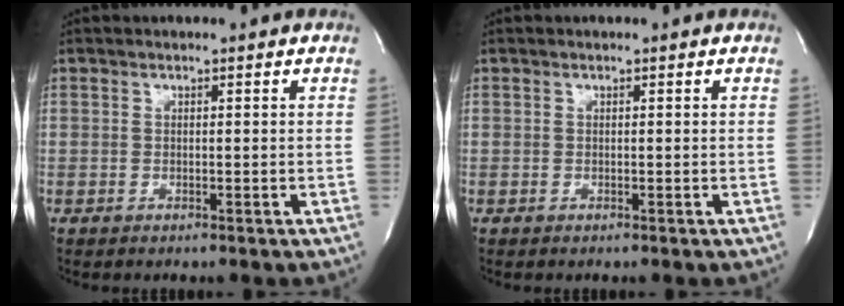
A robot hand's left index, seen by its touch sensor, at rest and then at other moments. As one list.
[{"total": 0.0}]